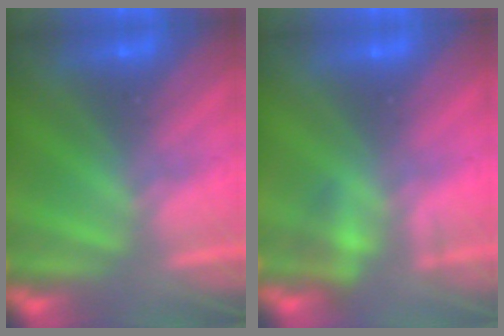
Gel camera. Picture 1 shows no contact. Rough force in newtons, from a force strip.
{"total": 2.1}